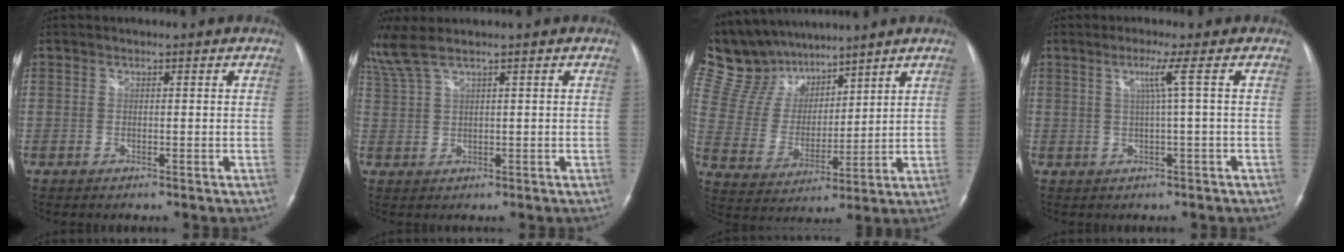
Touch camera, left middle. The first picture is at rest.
{"total": 4.5, "force": [3.4, -0.1, 3.0], "torque": [-0.084, 0.025, 0.081]}
{"total": 14.1, "force": [12.3, 5.6, 3.8], "torque": [-0.088, 0.027, 0.243]}
{"total": 3.3, "force": [0.8, -1.5, 2.9], "torque": [-0.060, -0.004, 0.020]}